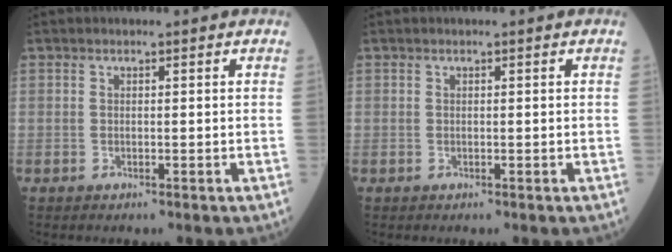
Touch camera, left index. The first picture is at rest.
{"total": 0.0}